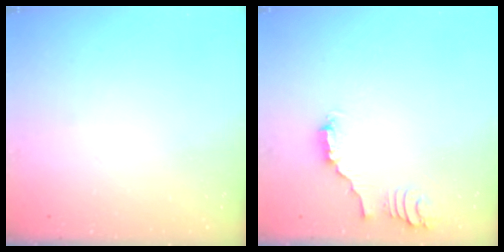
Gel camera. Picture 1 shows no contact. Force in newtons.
{"total": 3.5, "press": 3.5, "slide": 0.2}